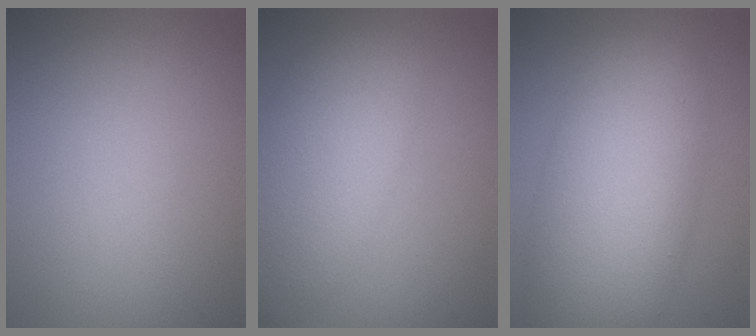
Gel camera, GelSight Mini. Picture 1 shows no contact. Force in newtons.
{"total": 7.9, "press": 7.9, "slide": 0.6}
{"total": 10.2, "press": 10.1, "slide": 0.2}